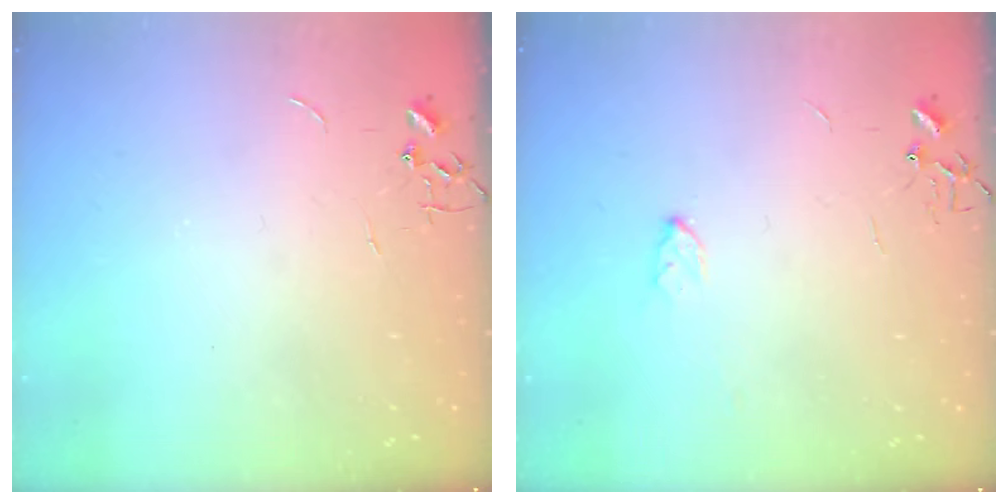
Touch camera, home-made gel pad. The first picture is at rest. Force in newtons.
{"total": 3.6, "press": 3.6, "slide": 0.6}